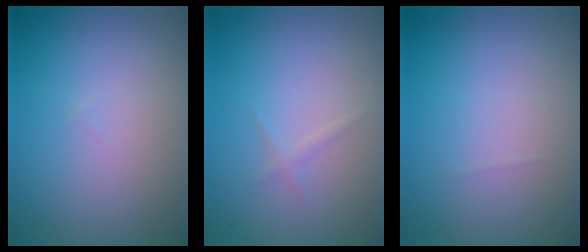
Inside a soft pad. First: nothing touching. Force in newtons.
{"total": 0.6, "press": 0.6, "slide": 0.1}
{"total": 0.0}